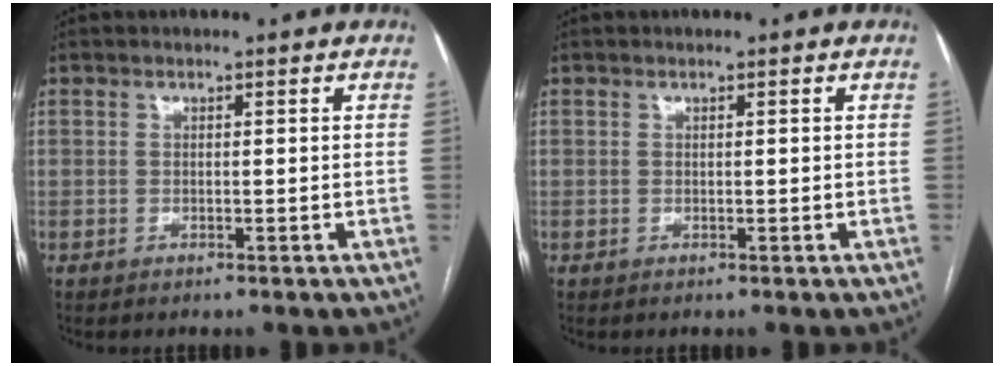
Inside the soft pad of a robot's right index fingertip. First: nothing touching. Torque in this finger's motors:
{"motor_torque": [-0.13, -0.16, 0.01, 0.01]}